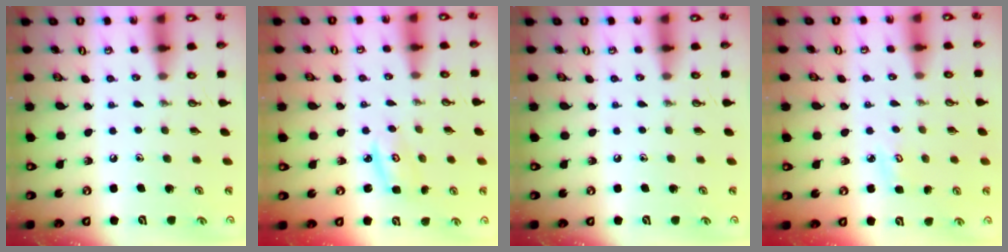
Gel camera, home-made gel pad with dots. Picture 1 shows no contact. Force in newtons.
{"total": 2.7, "press": 2.6, "slide": 0.3}
{"total": 0.0}
{"total": 3.2, "press": 3.2, "slide": 0.4}